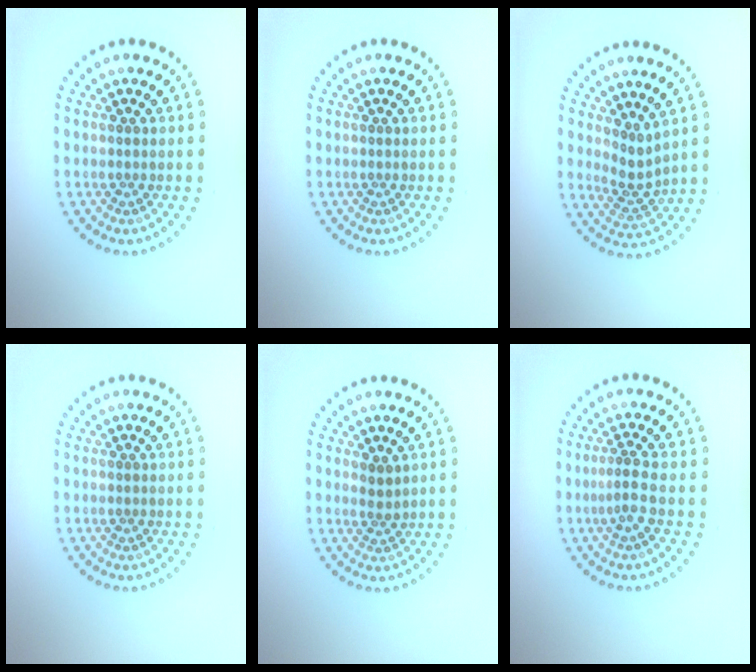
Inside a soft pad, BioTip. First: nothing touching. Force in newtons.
{"total": 0.0}
{"total": 2.2, "press": 1.6, "slide": 1.6}
{"total": 0.0}
{"total": 1.3, "press": 0.9, "slide": 0.9}
{"total": 1.9, "press": 1.2, "slide": 1.5}